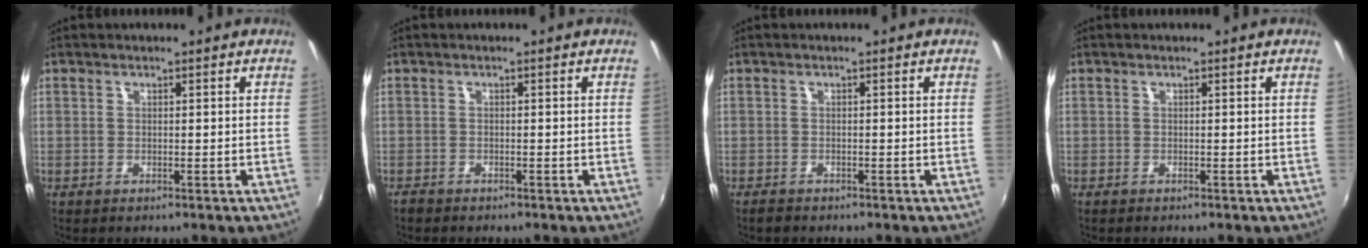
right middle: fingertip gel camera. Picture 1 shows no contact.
{"total": 1.3, "force": [-1.2, 0.5, 0.2], "torque": [-0.009, -0.004, -0.023]}
{"total": 1.4, "force": [-1.2, 0.6, 0.3], "torque": [-0.010, -0.004, -0.022]}
{"total": 0.0}